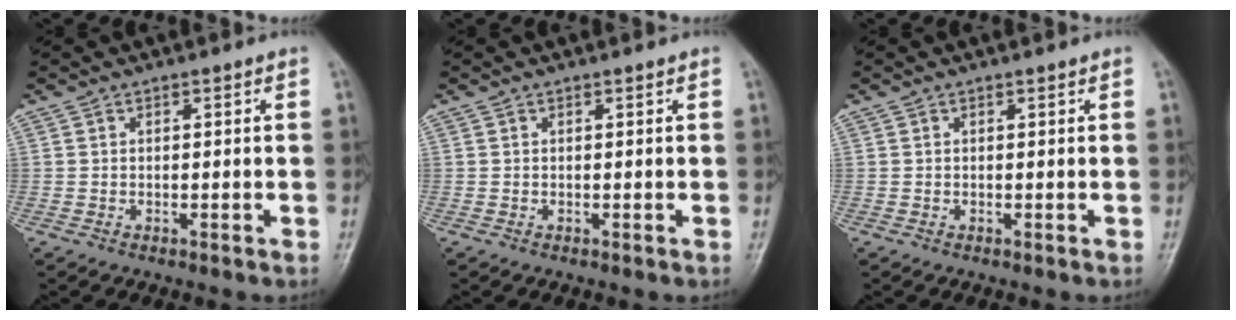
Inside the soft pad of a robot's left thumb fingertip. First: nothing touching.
{"total": 0.0}
{"total": 0.0}